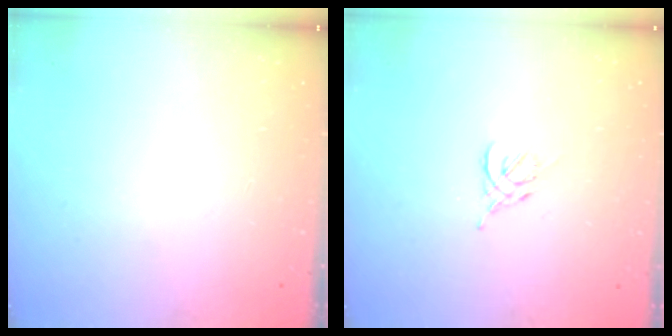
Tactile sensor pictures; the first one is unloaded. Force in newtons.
{"total": 1.2, "press": 1.1, "slide": 0.5}